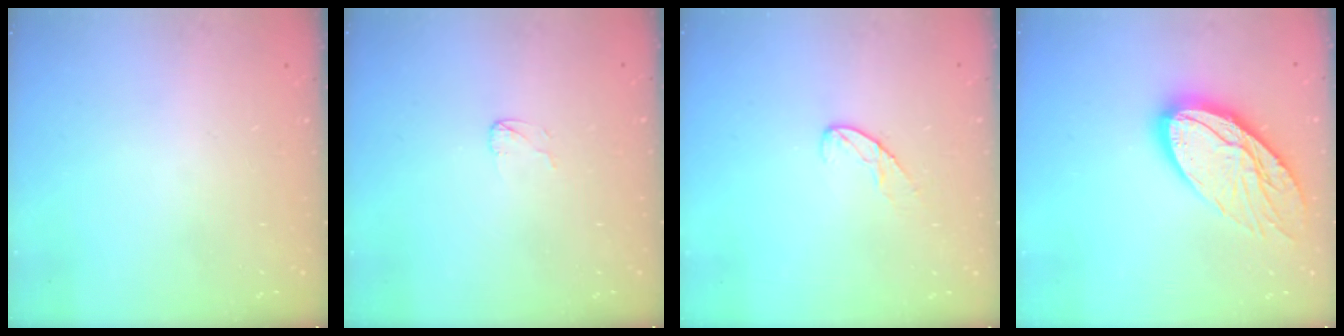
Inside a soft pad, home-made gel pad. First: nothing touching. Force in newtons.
{"total": 2.6, "press": 2.6, "slide": 0.2}
{"total": 8.0, "press": 8.0, "slide": 0.7}
{"total": 19.1, "press": 19.1, "slide": 1.4}